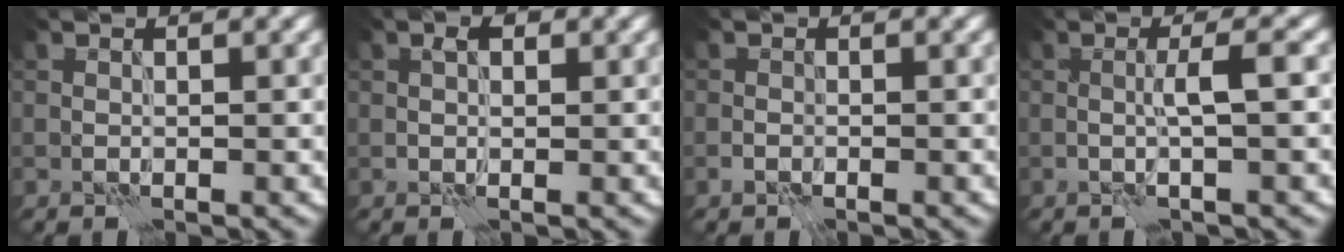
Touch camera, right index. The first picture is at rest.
{"total": 1.5, "force": [0.5, 0.9, 1.1], "torque": [-0.016, 0.004, 0.007]}
{"total": 0.7, "force": [-0.5, 0.4, 0.3], "torque": [-0.004, 0.001, -0.009]}
{"total": 2.3, "force": [-0.2, 0.1, 2.3], "torque": [-0.040, 0.005, -0.009]}